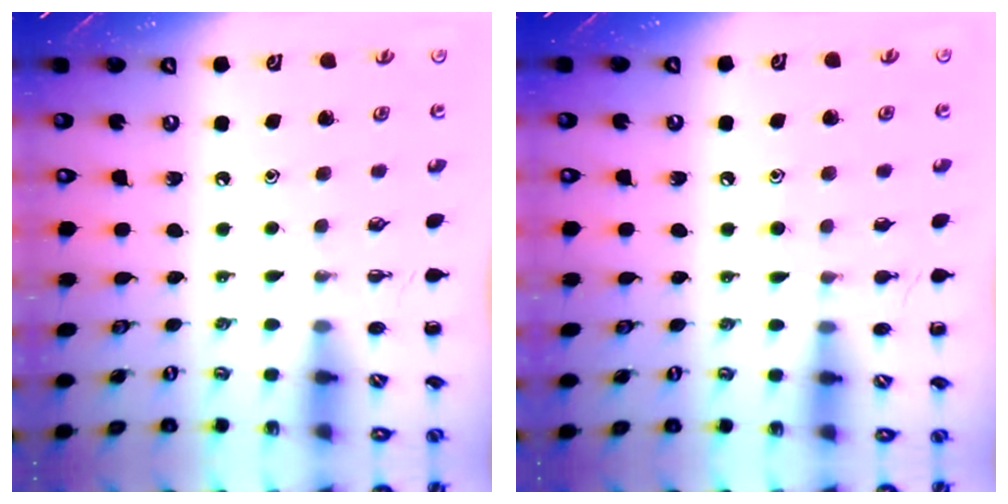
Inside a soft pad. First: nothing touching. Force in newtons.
{"total": 5.8, "press": 5.5, "slide": 1.7}